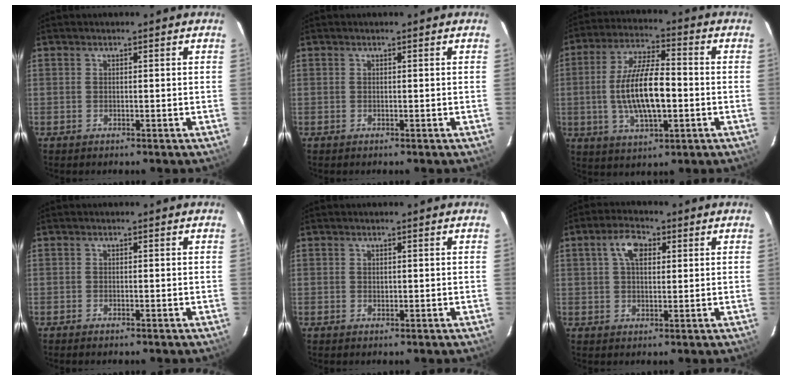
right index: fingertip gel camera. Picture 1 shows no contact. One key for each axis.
{"total": 0.0}
{"total": 13.5, "fx": -1.8, "fy": 4.7, "fz": 12.6, "tx": -0.246, "ty": -0.001, "tz": -0.026}
{"total": 0.5, "fx": -0.5, "fy": -0.1, "fz": 0.0, "tx": -0.001, "ty": -0.002, "tz": -0.010}
{"total": 0.5, "fx": 0.2, "fy": 0.5, "fz": 0.1, "tx": 0.000, "ty": 0.000, "tz": 0.007}
{"total": 5.3, "fx": 2.0, "fy": 3.0, "fz": 3.9, "tx": -0.070, "ty": 0.016, "tz": 0.036}